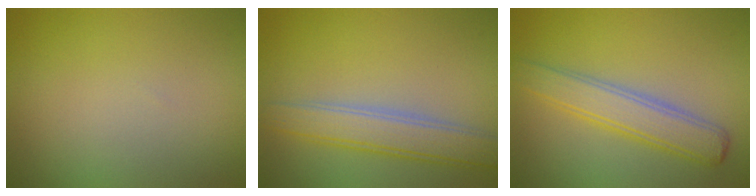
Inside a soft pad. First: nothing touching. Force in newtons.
{"total": 3.9, "press": 3.9, "slide": 0.1}
{"total": 3.8, "press": 3.8, "slide": 0.1}